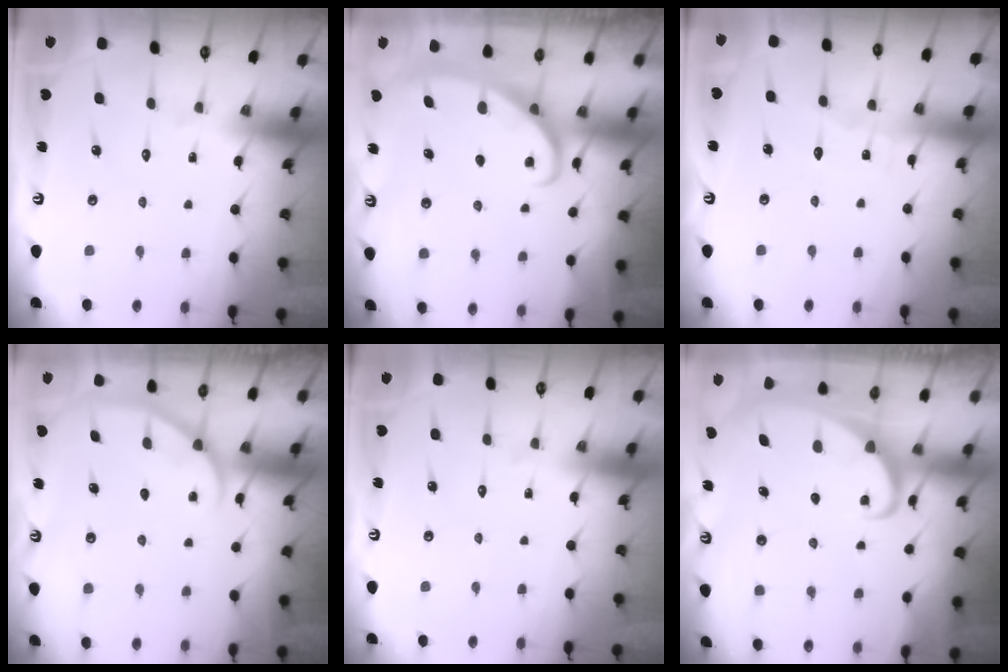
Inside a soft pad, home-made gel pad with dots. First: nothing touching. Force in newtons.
{"total": 2.8, "press": 2.8, "slide": 0.4}
{"total": 3.1, "press": 3.1, "slide": 0.4}
{"total": 0.8, "press": 0.8, "slide": 0.2}
{"total": 0.0}
{"total": 2.2, "press": 2.2, "slide": 0.2}